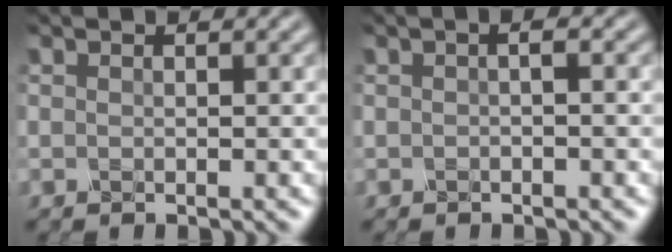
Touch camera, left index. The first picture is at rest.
{"total": 1.5, "force": [0.2, 0.6, 1.4], "torque": [-0.014, 0.001, -0.007]}